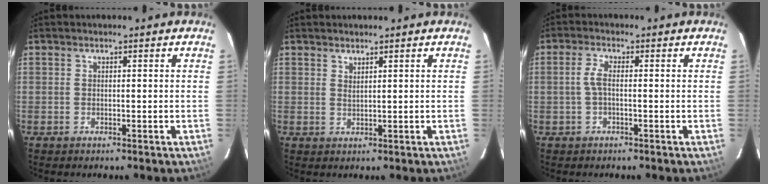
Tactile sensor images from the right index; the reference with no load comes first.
{"total": 1.3, "force": [1.2, 0.1, 0.6], "torque": [-0.010, -0.001, 0.021]}
{"total": 2.4, "force": [-0.3, 0.6, 2.3], "torque": [-0.049, 0.007, -0.004]}